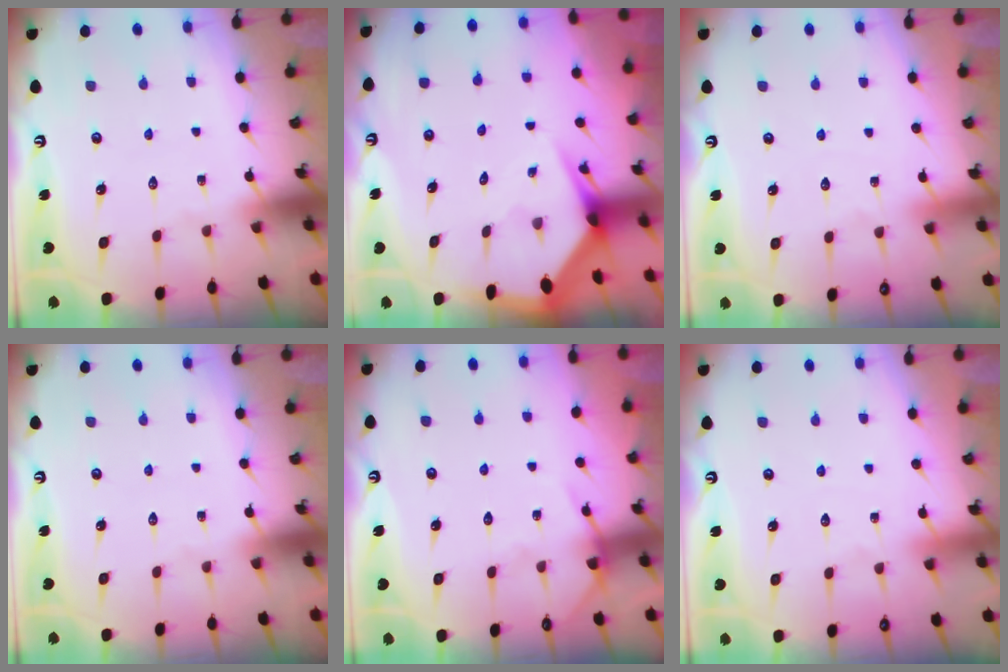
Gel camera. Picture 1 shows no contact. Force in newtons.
{"total": 3.5, "press": 3.4, "slide": 0.5}
{"total": 2.9, "press": 2.9, "slide": 0.3}
{"total": 0.0}
{"total": 5.3, "press": 5.3, "slide": 0.5}
{"total": 2.9, "press": 2.9, "slide": 0.3}